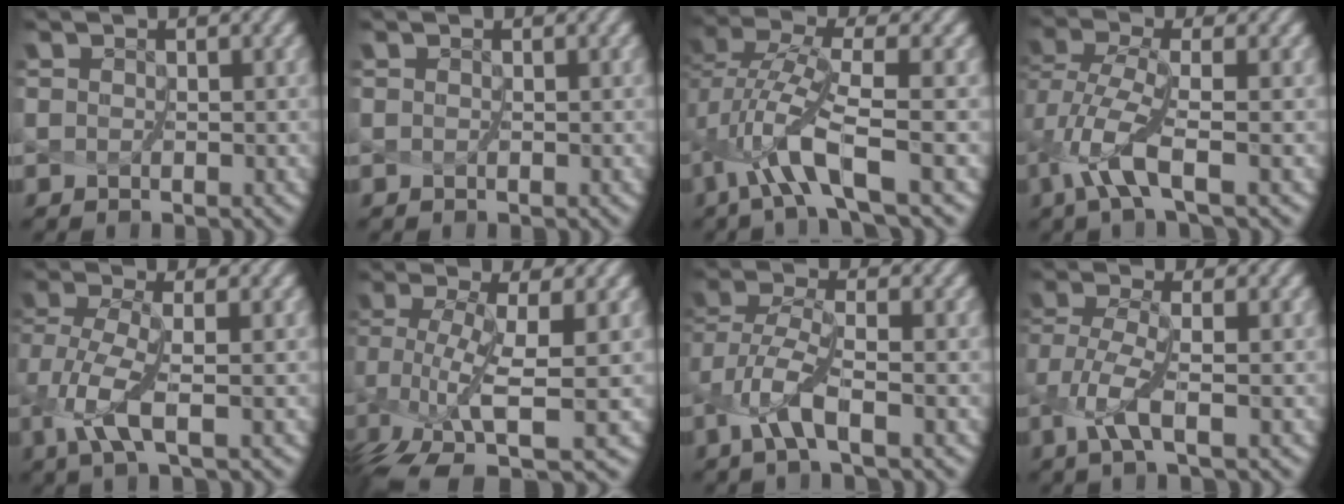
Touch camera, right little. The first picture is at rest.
{"total": 0.0}
{"total": 5.6, "force": [-2.5, 0.7, 4.9], "torque": [-0.110, 0.005, -0.049]}
{"total": 4.4, "force": [-1.7, 0.9, 3.9], "torque": [-0.099, 0.002, -0.032]}
{"total": 3.5, "force": [-0.9, 0.8, 3.3], "torque": [-0.085, -0.001, -0.012]}
{"total": 7.7, "force": [-3.8, 1.8, 6.4], "torque": [-0.134, -0.005, -0.065]}
{"total": 3.7, "force": [-1.7, 0.8, 3.2], "torque": [-0.079, 0.003, -0.031]}
{"total": 3.1, "force": [-1.1, 0.5, 2.8], "torque": [-0.076, 0.000, -0.019]}